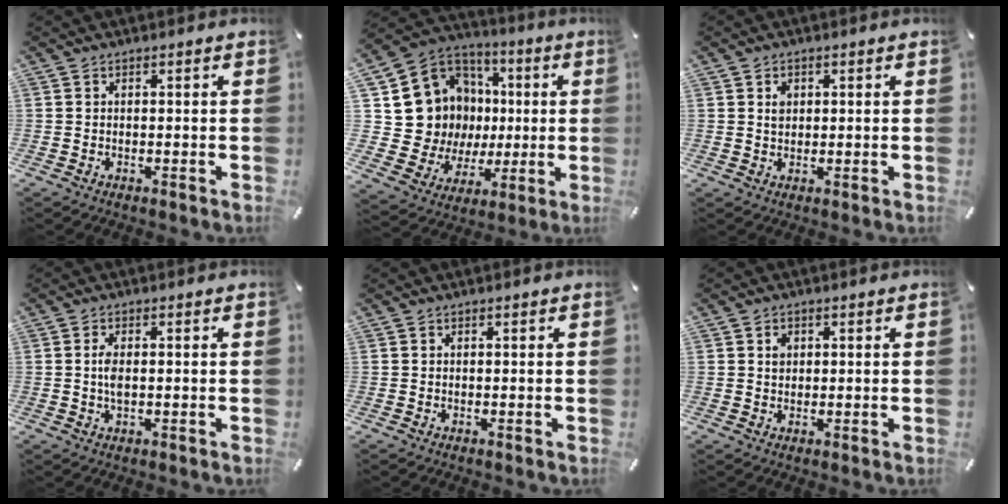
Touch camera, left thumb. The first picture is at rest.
{"total": 16.5, "force": [1.7, 15.9, 4.3], "torque": [-0.078, -0.025, 0.076]}
{"total": 2.2, "force": [0.7, 1.9, 0.9], "torque": [-0.005, -0.003, 0.008]}
{"total": 3.2, "force": [0.1, 1.5, 2.8], "torque": [-0.070, -0.003, -0.005]}
{"total": 0.0}
{"total": 1.8, "force": [0.4, 1.6, 0.7], "torque": [0.000, -0.002, 0.003]}